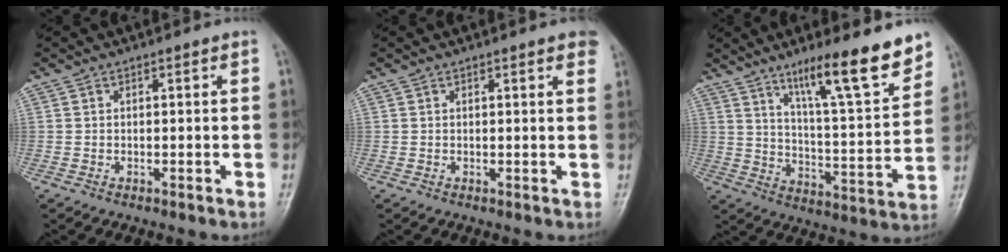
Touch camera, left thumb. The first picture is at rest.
{"total": 3.1, "force": [2.1, 0.6, 2.2], "torque": [-0.018, 0.000, 0.019]}
{"total": 16.7, "force": [11.4, 2.6, 11.9], "torque": [-0.163, -0.070, 0.188]}